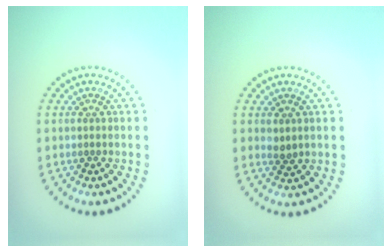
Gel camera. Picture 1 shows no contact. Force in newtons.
{"total": 1.0, "press": 0.9, "slide": 0.4}